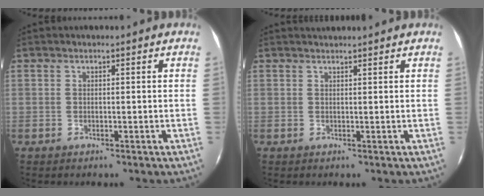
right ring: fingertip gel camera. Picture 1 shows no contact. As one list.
[{"total": 1.4, "force": [1.3, -0.2, 0.2], "torque": [-0.009, -0.001, 0.020]}]